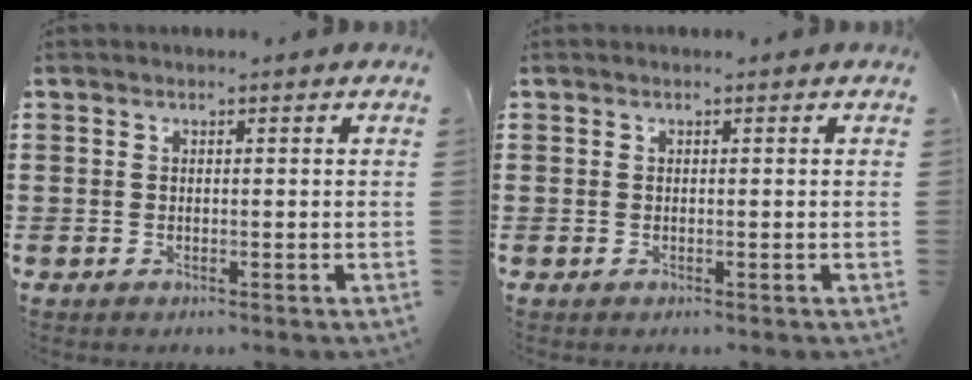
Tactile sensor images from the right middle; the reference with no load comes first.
{"total": 0.0}